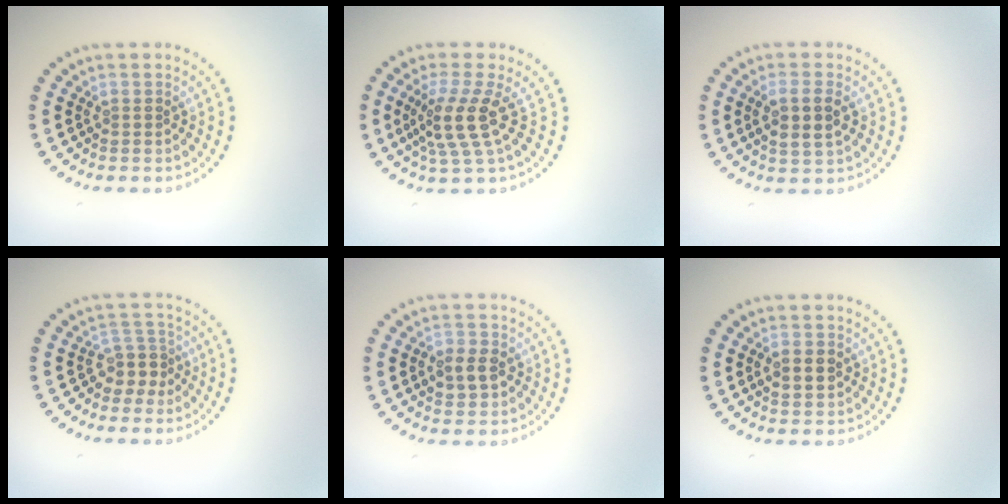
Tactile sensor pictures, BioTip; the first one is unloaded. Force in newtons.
{"total": 4.0, "press": 2.9, "slide": 2.7}
{"total": 3.0, "press": 2.9, "slide": 0.8}
{"total": 2.6, "press": 2.0, "slide": 1.7}
{"total": 2.8, "press": 2.8, "slide": 0.3}
{"total": 2.4, "press": 2.4, "slide": 0.1}